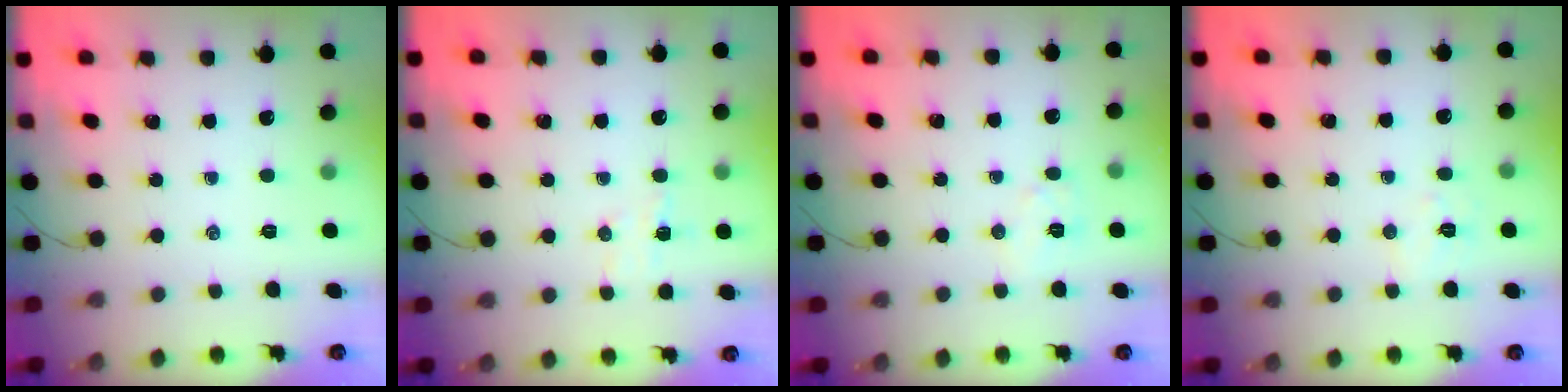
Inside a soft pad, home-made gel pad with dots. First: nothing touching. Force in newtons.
{"total": 5.2, "press": 5.0, "slide": 1.3}
{"total": 5.5, "press": 5.5, "slide": 0.9}
{"total": 5.1, "press": 5.0, "slide": 1.1}